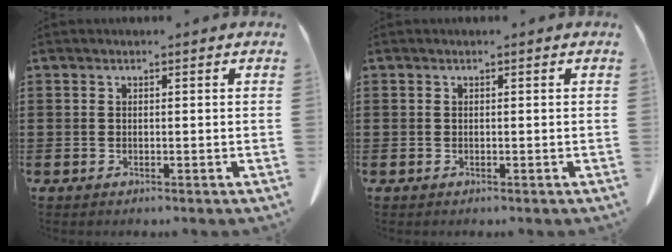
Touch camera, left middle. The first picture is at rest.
{"total": 0.0}